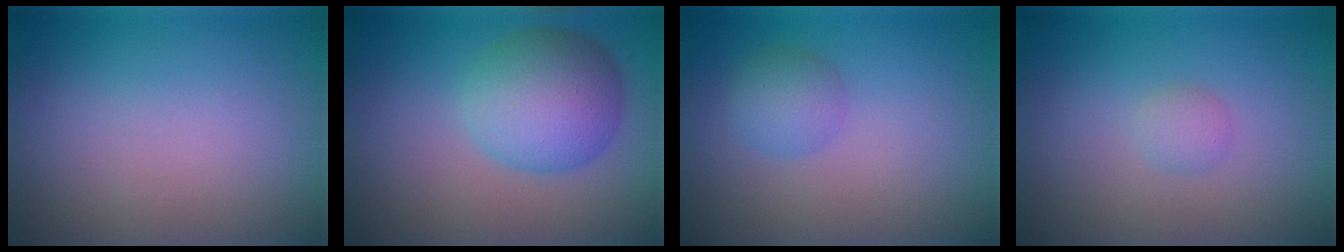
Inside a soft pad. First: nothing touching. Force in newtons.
{"total": 6.0, "press": 6.0, "slide": 0.1}
{"total": 2.2, "press": 2.2, "slide": 0.0}
{"total": 1.0, "press": 1.0, "slide": 0.0}